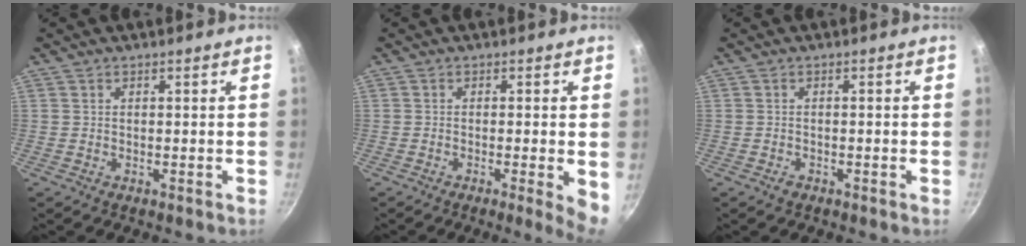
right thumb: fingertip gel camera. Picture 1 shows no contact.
{"total": 5.4, "force": [-0.9, 0.9, 5.2], "torque": [-0.062, -0.006, -0.014]}
{"total": 1.0, "force": [-0.7, 0.5, 0.6], "torque": [-0.017, 0.007, -0.011]}